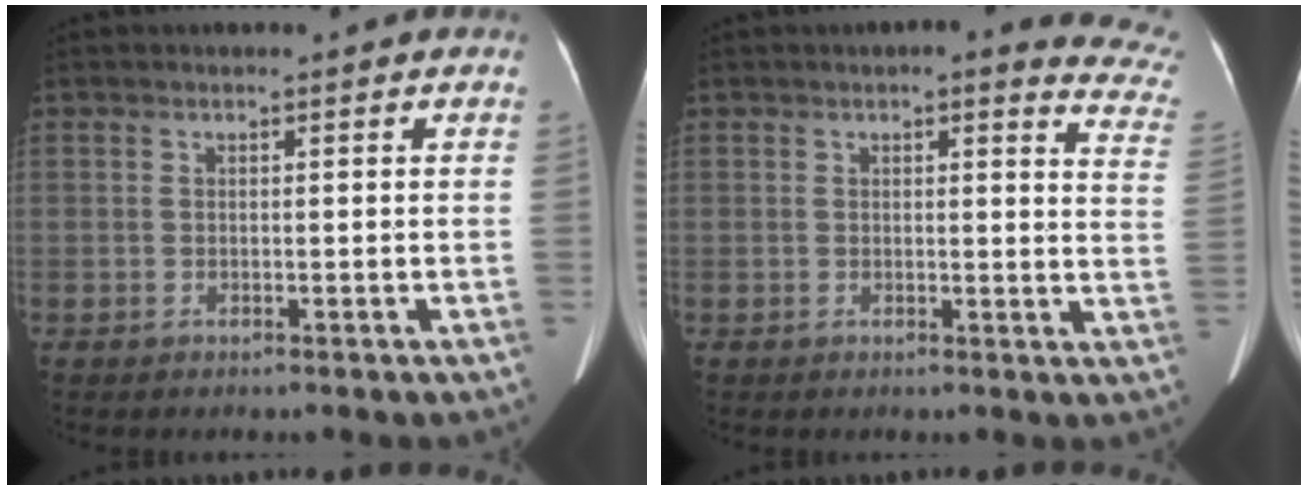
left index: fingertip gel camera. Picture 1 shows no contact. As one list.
[{"total": 12.1, "force": [10.3, 2.5, 5.7], "torque": [-0.032, -0.034, 0.077]}]